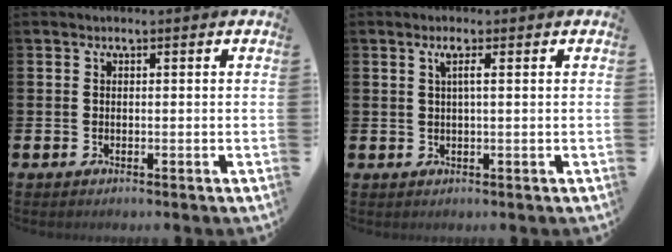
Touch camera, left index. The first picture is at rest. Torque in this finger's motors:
{"motor_torque": [0.48, 0.25, 0.06, 0.02]}